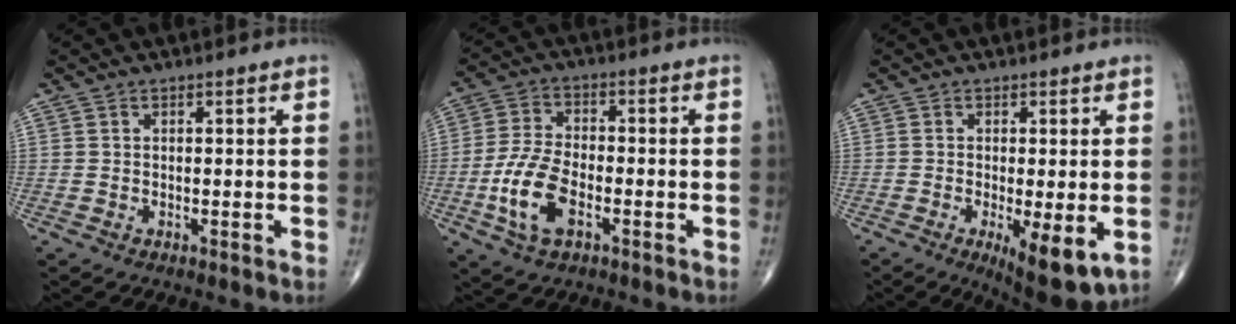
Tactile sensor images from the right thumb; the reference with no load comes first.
{"total": 10.2, "force": [-3.4, 5.1, 8.1], "torque": [-0.173, 0.013, -0.066]}
{"total": 9.3, "force": [-2.6, 2.9, 8.4], "torque": [-0.123, -0.022, -0.035]}